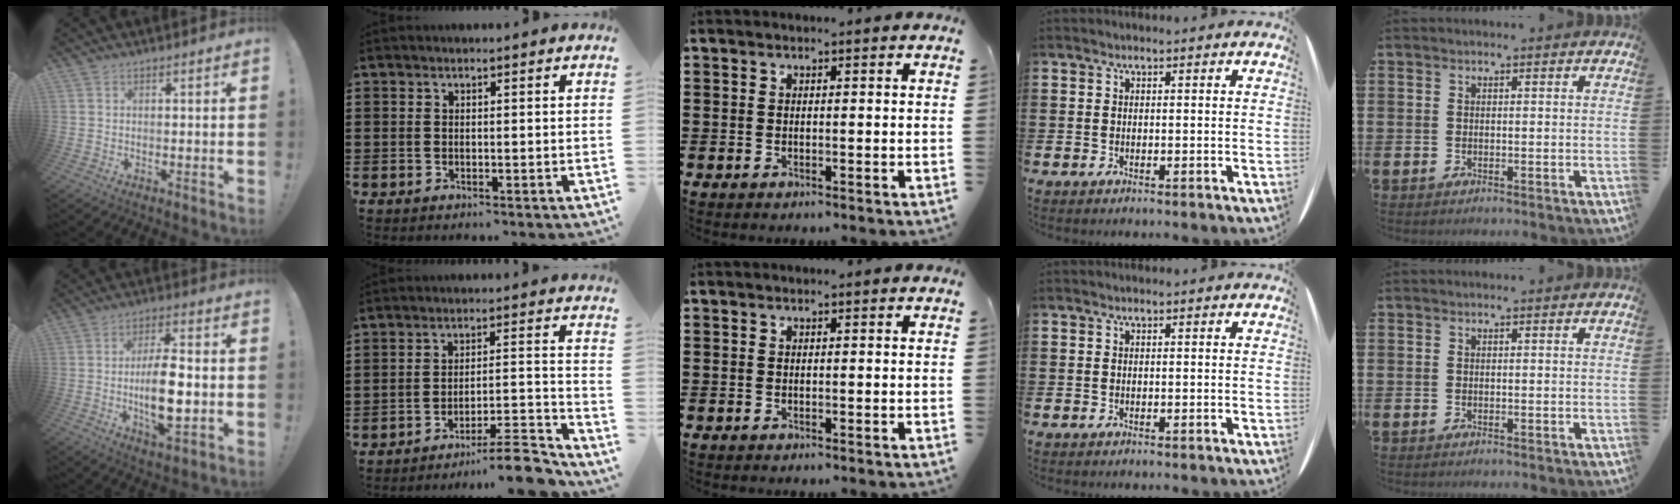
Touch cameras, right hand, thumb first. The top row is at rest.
{"thumb": {"total": 13.1, "force": [-1.6, 4.6, 12.2], "torque": [-0.216, -0.002, -0.033]}, "index": {"total": 8.7, "force": [-7.8, 0.3, 3.9], "torque": [-0.053, 0.011, -0.148]}}